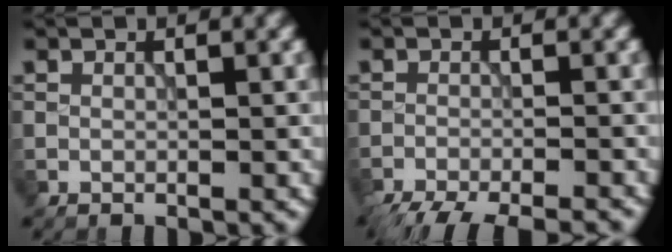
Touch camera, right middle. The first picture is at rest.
{"total": 8.9, "force": [-7.9, 1.8, 3.8], "torque": [-0.060, -0.028, -0.116]}